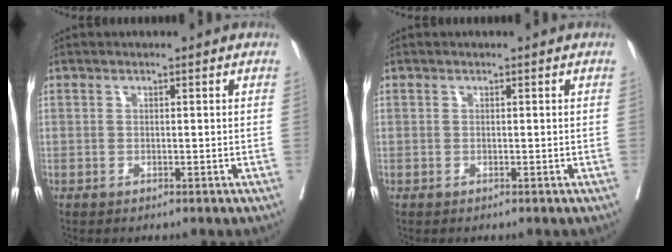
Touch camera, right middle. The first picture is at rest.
{"total": 0.0}